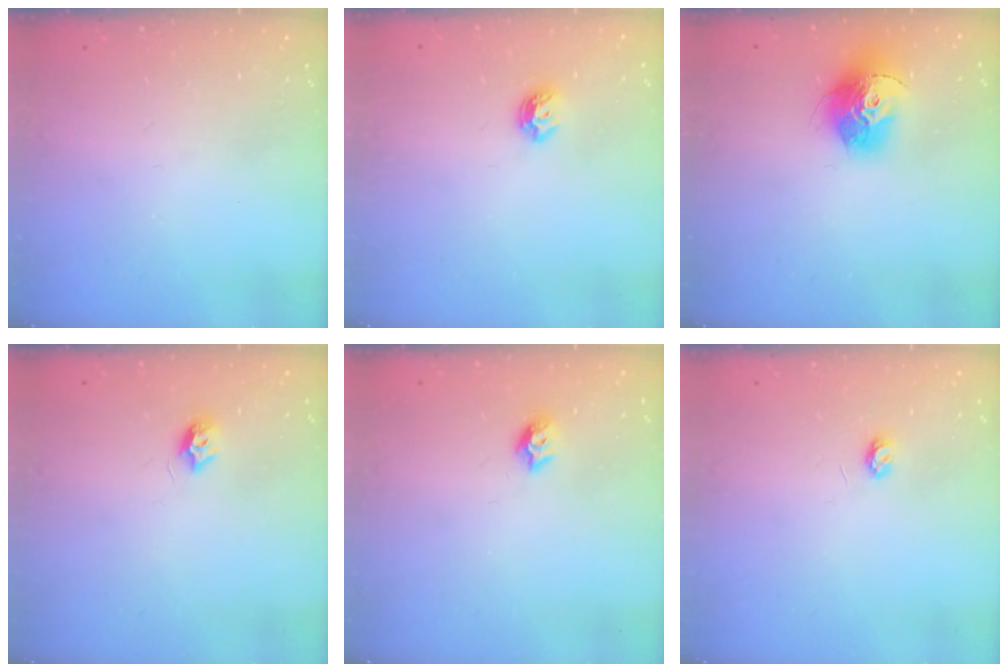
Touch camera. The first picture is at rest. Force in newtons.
{"total": 5.2, "press": 5.1, "slide": 0.8}
{"total": 14.4, "press": 14.3, "slide": 1.3}
{"total": 6.6, "press": 6.5, "slide": 0.6}
{"total": 6.7, "press": 6.7, "slide": 0.8}
{"total": 3.3, "press": 3.3, "slide": 0.2}